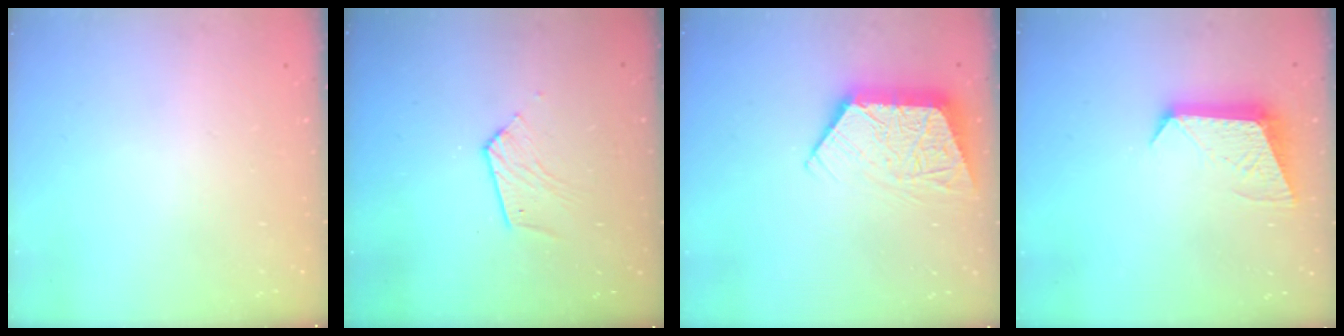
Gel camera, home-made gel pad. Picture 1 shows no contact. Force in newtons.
{"total": 7.0, "press": 7.0, "slide": 0.5}
{"total": 12.8, "press": 12.8, "slide": 1.1}
{"total": 10.3, "press": 10.3, "slide": 0.5}